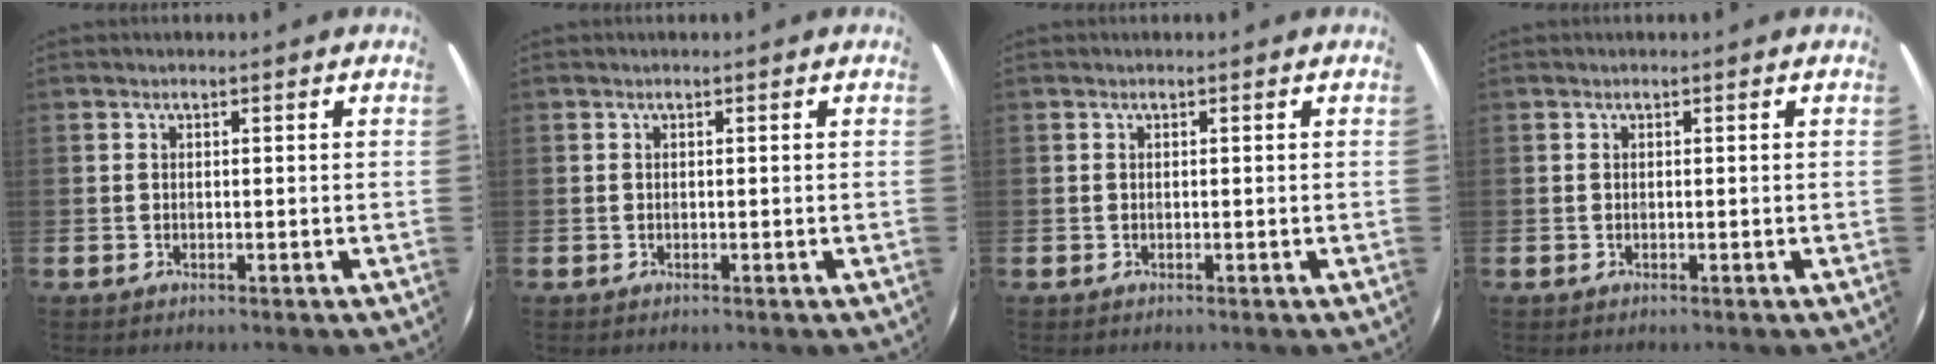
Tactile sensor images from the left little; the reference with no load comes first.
{"total": 0.0}
{"total": 0.0}
{"total": 0.0}